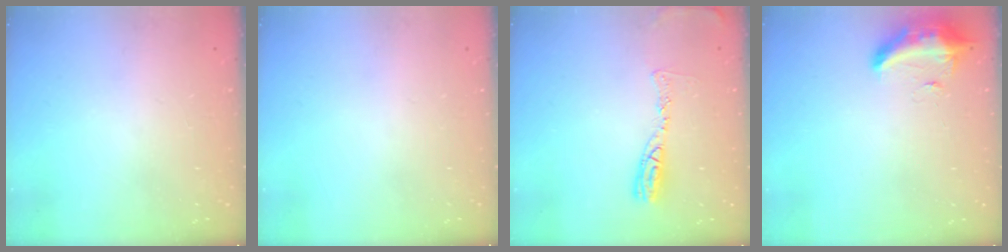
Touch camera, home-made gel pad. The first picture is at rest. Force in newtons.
{"total": 0.0}
{"total": 9.2, "press": 9.2, "slide": 0.9}
{"total": 19.4, "press": 12.3, "slide": 14.9}